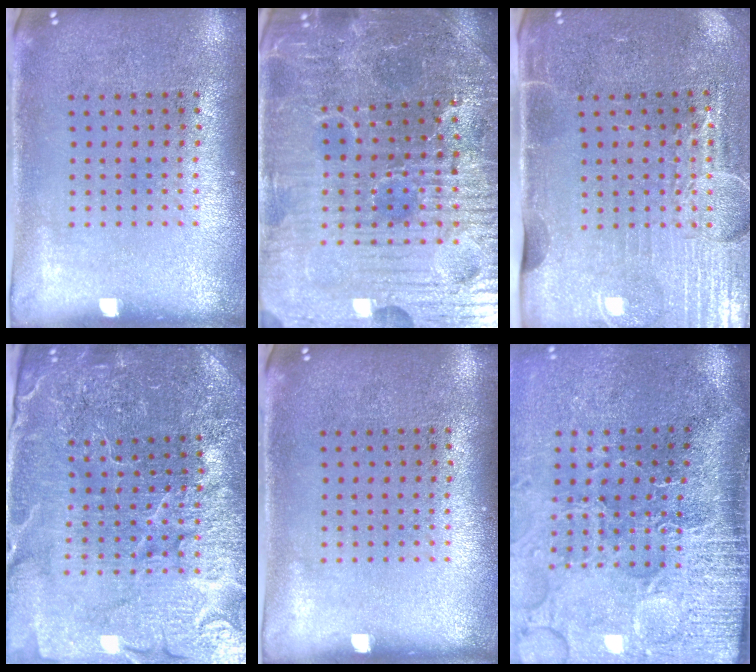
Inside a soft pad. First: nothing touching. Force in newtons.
{"total": 5.6, "press": 5.3, "slide": 1.6}
{"total": 4.4, "press": 3.8, "slide": 2.1}
{"total": 5.4, "press": 4.9, "slide": 2.1}
{"total": 0.0}
{"total": 4.9, "press": 4.0, "slide": 2.9}